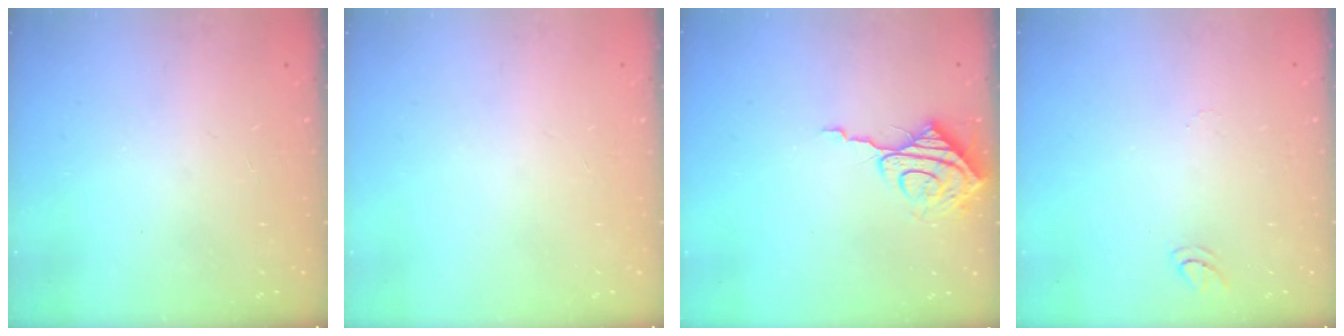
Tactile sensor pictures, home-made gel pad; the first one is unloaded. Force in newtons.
{"total": 0.0}
{"total": 8.7, "press": 8.7, "slide": 0.5}
{"total": 4.9, "press": 4.9, "slide": 0.5}